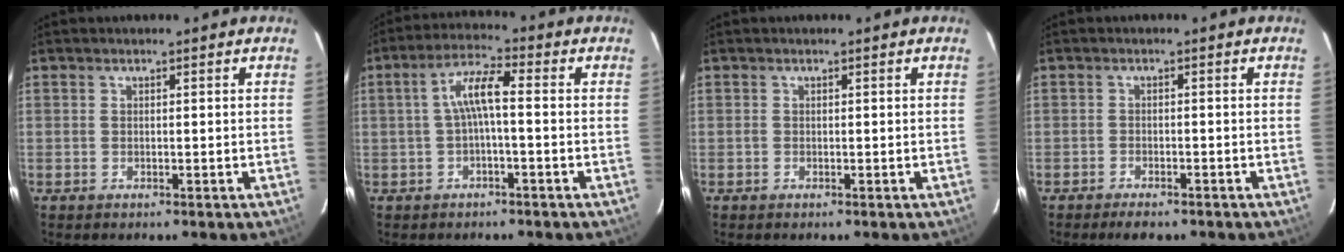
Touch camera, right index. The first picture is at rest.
{"total": 5.6, "force": [-0.7, 0.9, 5.5], "torque": [-0.115, 0.016, -0.012]}
{"total": 0.0}
{"total": 4.0, "force": [-3.1, 1.4, 1.9], "torque": [-0.044, -0.004, -0.048]}